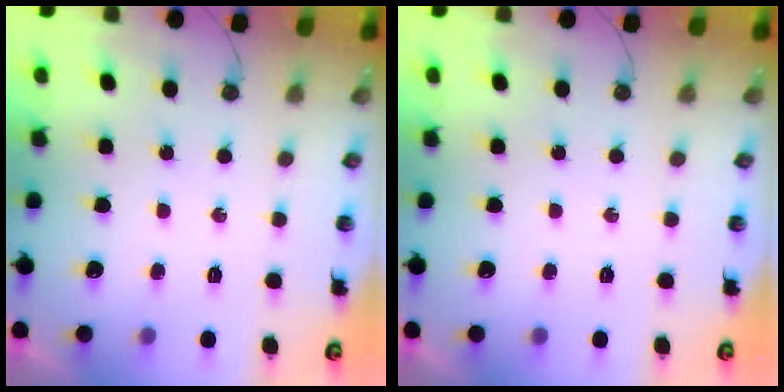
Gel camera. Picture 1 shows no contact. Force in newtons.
{"total": 0.0}